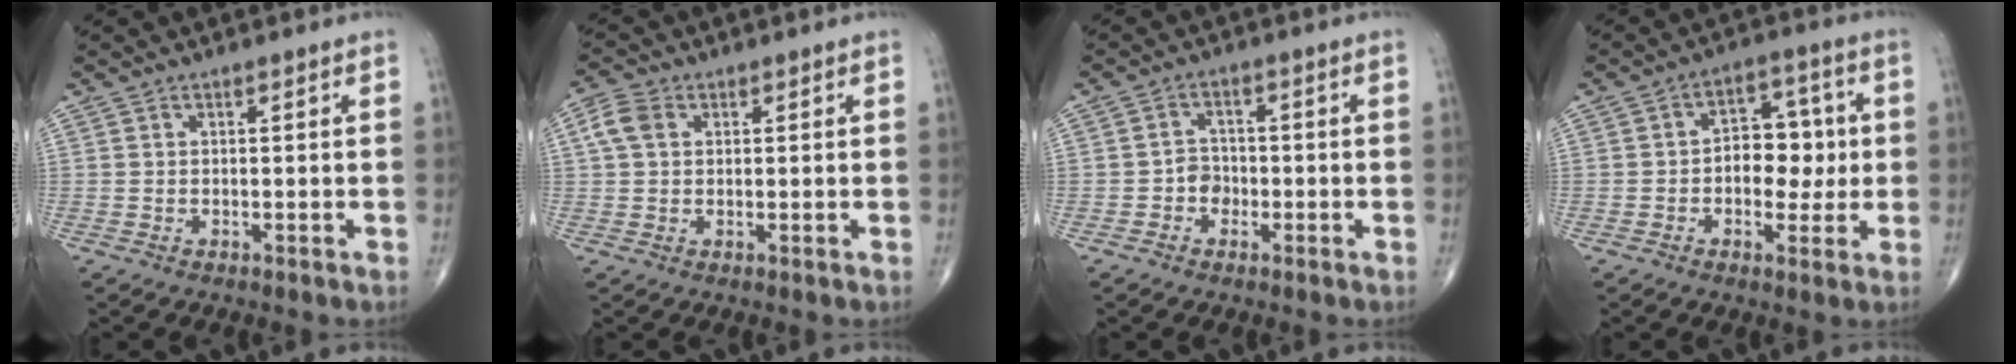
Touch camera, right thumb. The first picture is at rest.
{"total": 4.4, "force": [1.2, 3.3, 2.7], "torque": [-0.059, 0.011, 0.019]}
{"total": 3.1, "force": [-1.1, 2.6, 1.3], "torque": [-0.003, 0.011, -0.025]}
{"total": 9.3, "force": [-0.2, 6.1, 7.0], "torque": [-0.057, 0.021, -0.006]}